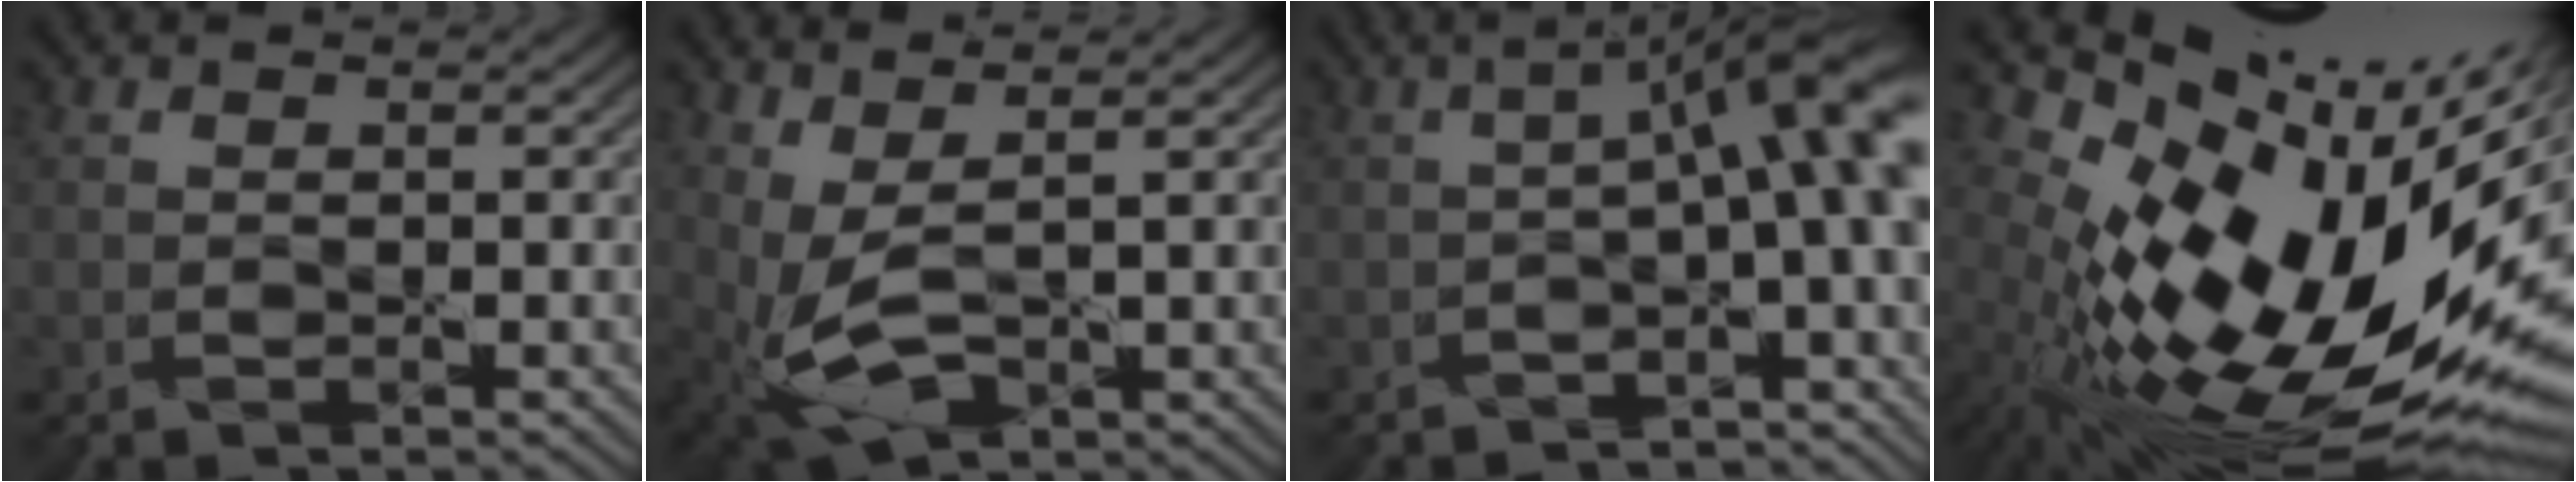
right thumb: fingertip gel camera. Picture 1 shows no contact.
{"total": 6.2, "force": [1.7, 2.4, 5.5], "torque": [-0.141, -0.005, 0.035]}
{"total": 9.4, "force": [-0.8, 2.4, 9.0], "torque": [-0.125, 0.006, -0.019]}
{"total": 19.3, "force": [-0.6, 9.4, 16.8], "torque": [-0.286, -0.041, -0.009]}